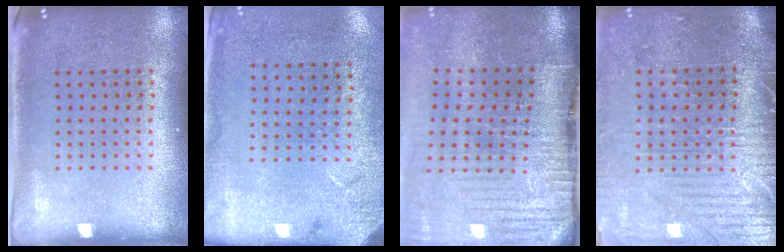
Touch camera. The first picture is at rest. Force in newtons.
{"total": 2.8, "press": 2.2, "slide": 1.6}
{"total": 4.7, "press": 3.8, "slide": 2.8}
{"total": 3.8, "press": 3.5, "slide": 1.6}